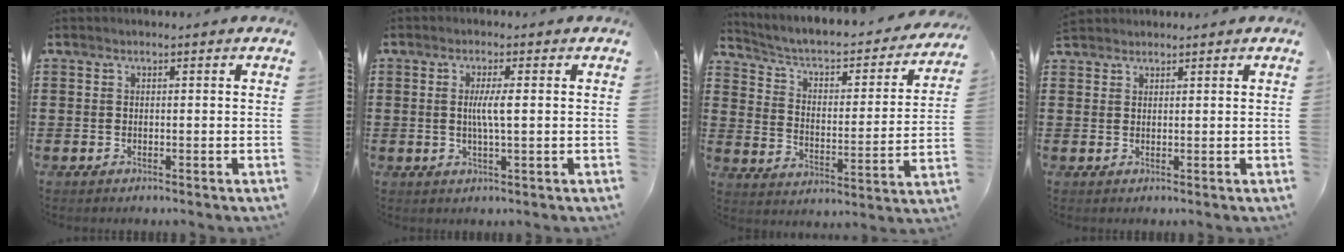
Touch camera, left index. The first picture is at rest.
{"total": 3.5, "force": [0.2, 0.3, 3.5], "torque": [-0.066, -0.004, 0.001]}
{"total": 3.7, "force": [2.7, 1.5, 1.9], "torque": [-0.054, -0.023, 0.035]}
{"total": 1.5, "force": [1.5, 0.5, 0.1], "torque": [-0.006, 0.001, 0.030]}